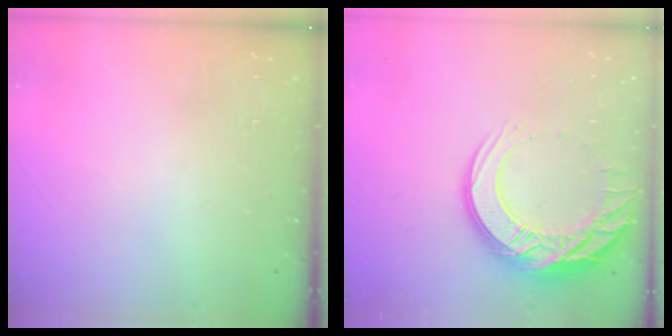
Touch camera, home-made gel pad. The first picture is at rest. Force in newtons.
{"total": 18.7, "press": 18.6, "slide": 1.8}